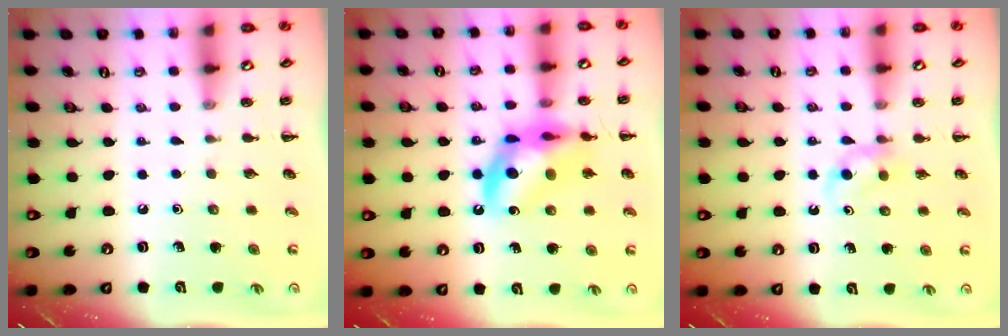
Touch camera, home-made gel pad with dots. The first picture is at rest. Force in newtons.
{"total": 14.3, "press": 13.9, "slide": 3.3}
{"total": 2.9, "press": 2.6, "slide": 1.3}